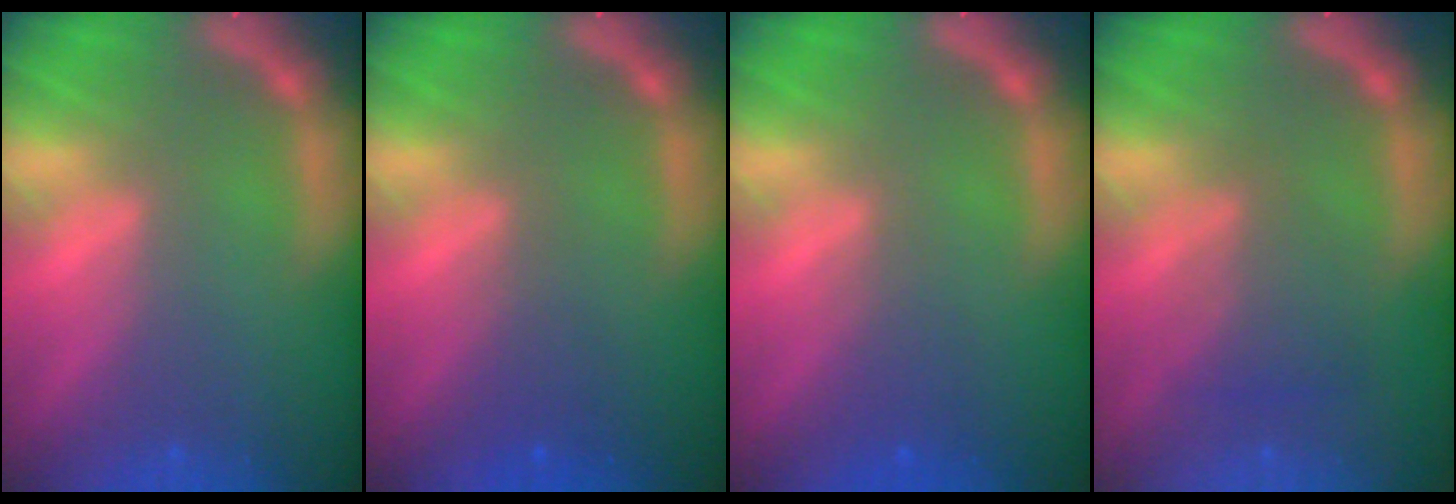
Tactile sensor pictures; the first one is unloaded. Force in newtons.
{"total": 2.0}
{"total": 1.9}
{"total": 3.0}